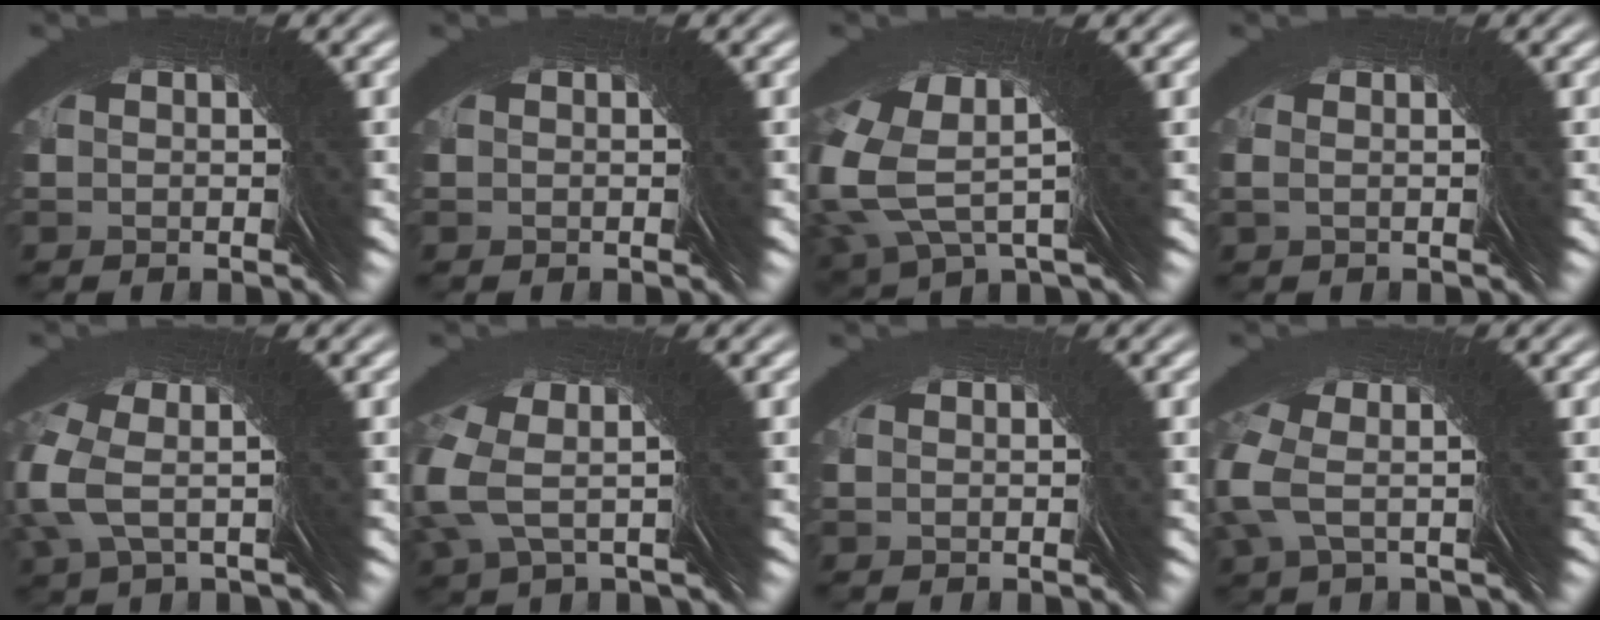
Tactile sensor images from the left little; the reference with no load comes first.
{"total": 0.0}
{"total": 6.0, "force": [3.5, 1.9, 4.5], "torque": [-0.078, 0.036, 0.037]}
{"total": 2.3, "force": [0.7, -2.1, -0.6], "torque": [0.029, 0.026, 0.002]}
{"total": 3.8, "force": [3.2, -1.8, 0.7], "torque": [-0.010, 0.049, 0.033]}
{"total": 4.6, "force": [4.1, -1.6, 1.4], "torque": [-0.020, 0.055, 0.044]}
{"total": 1.6, "force": [0.5, -1.3, -0.8], "torque": [0.020, 0.013, 0.006]}
{"total": 3.8, "force": [2.9, -2.4, 0.1], "torque": [0.012, 0.052, 0.026]}